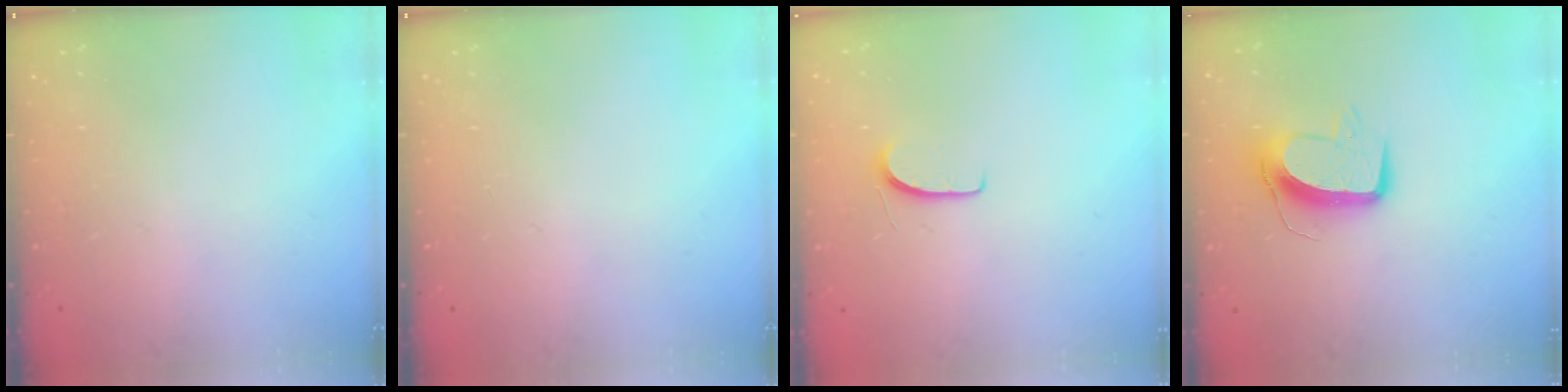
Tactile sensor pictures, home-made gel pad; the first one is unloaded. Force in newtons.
{"total": 0.0}
{"total": 5.4, "press": 5.3, "slide": 0.5}
{"total": 11.0, "press": 10.9, "slide": 0.7}